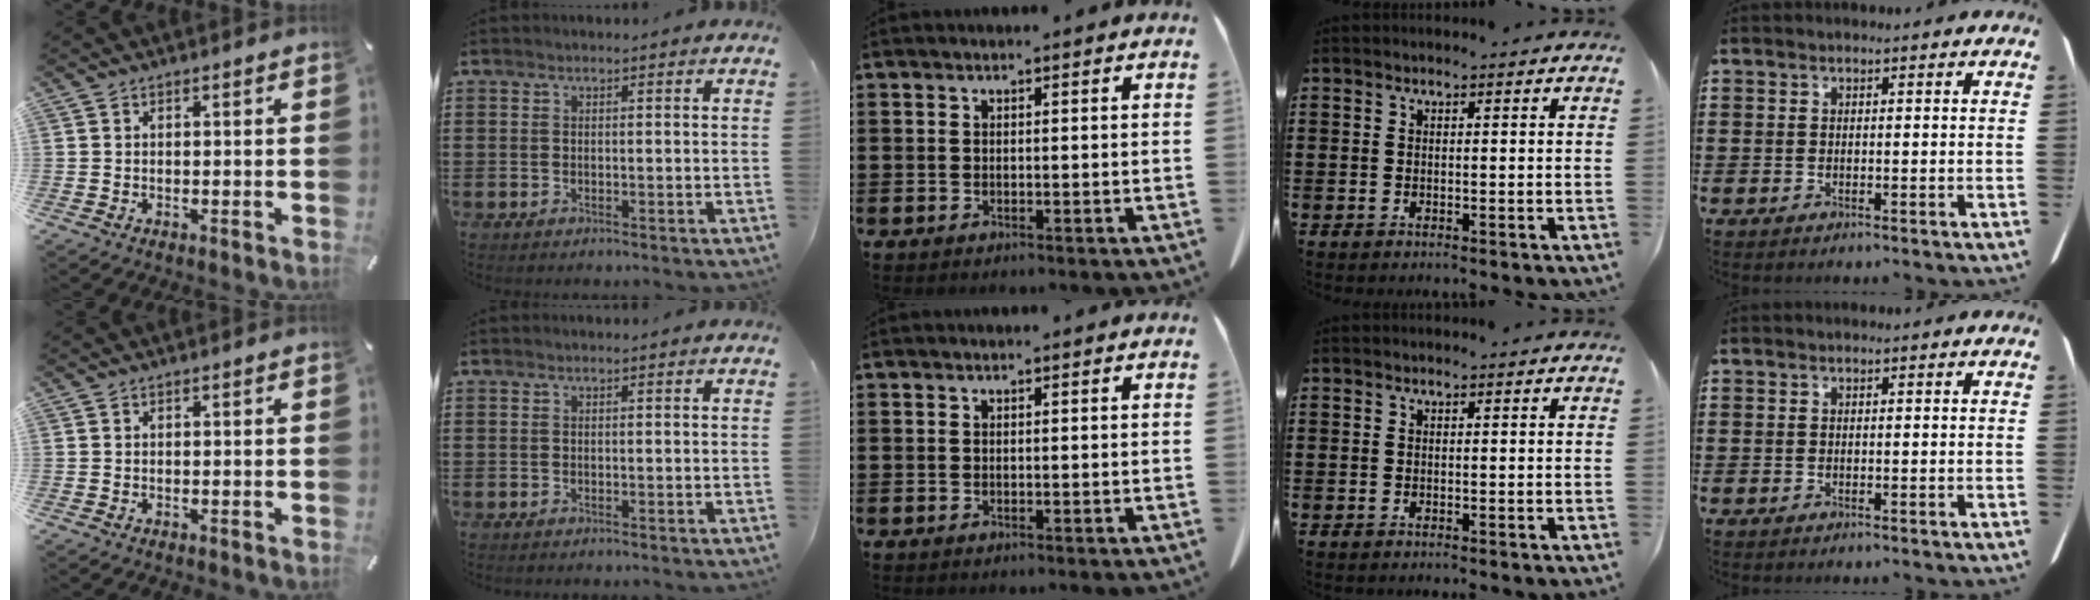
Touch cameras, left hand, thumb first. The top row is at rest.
{}